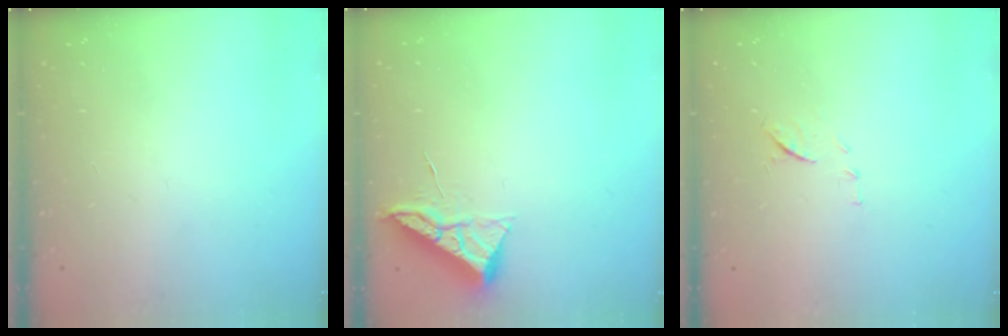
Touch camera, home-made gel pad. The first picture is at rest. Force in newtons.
{"total": 6.6, "press": 6.6, "slide": 0.7}
{"total": 8.5, "press": 8.4, "slide": 1.0}